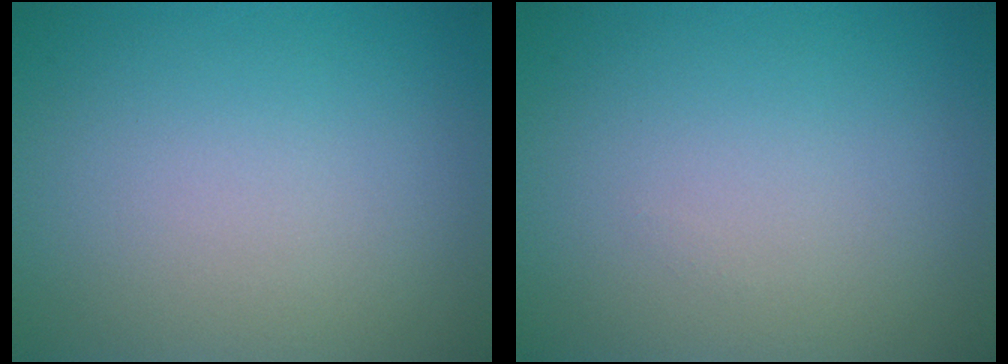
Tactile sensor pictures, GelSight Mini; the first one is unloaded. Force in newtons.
{"total": 0.0}